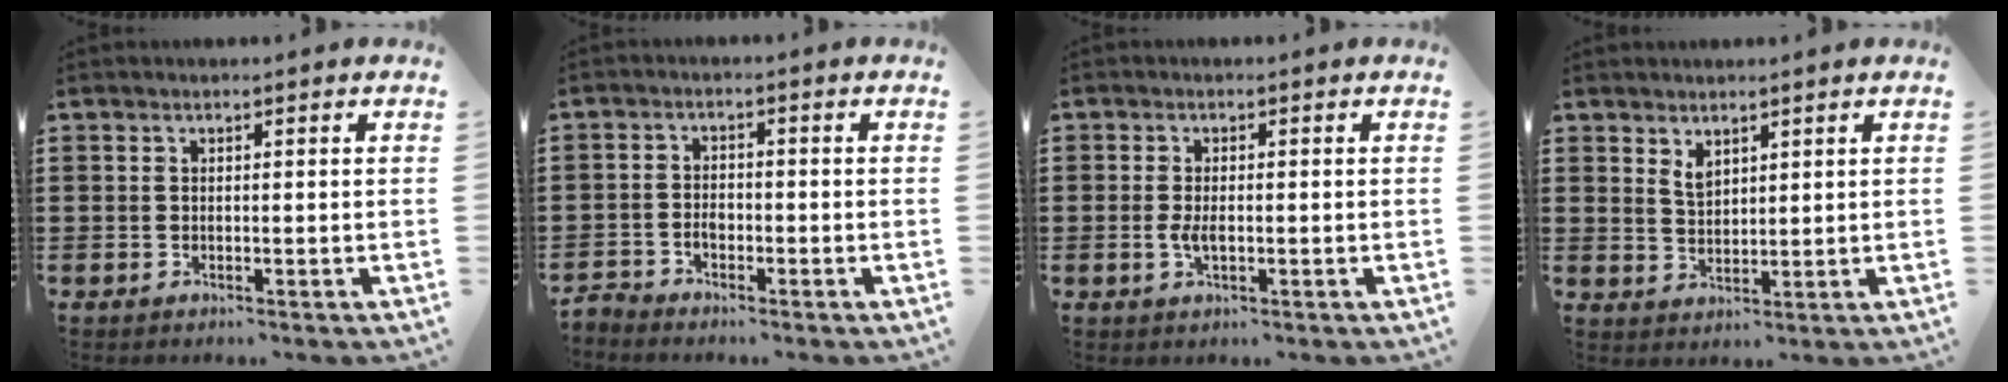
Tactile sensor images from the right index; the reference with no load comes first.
{"total": 2.1, "force": [-1.6, 1.1, 0.8], "torque": [-0.019, 0.006, -0.033]}
{"total": 2.7, "force": [-0.4, 1.1, 2.4], "torque": [-0.053, -0.001, -0.011]}
{"total": 2.5, "force": [1.9, 1.2, 1.1], "torque": [-0.025, 0.004, 0.035]}